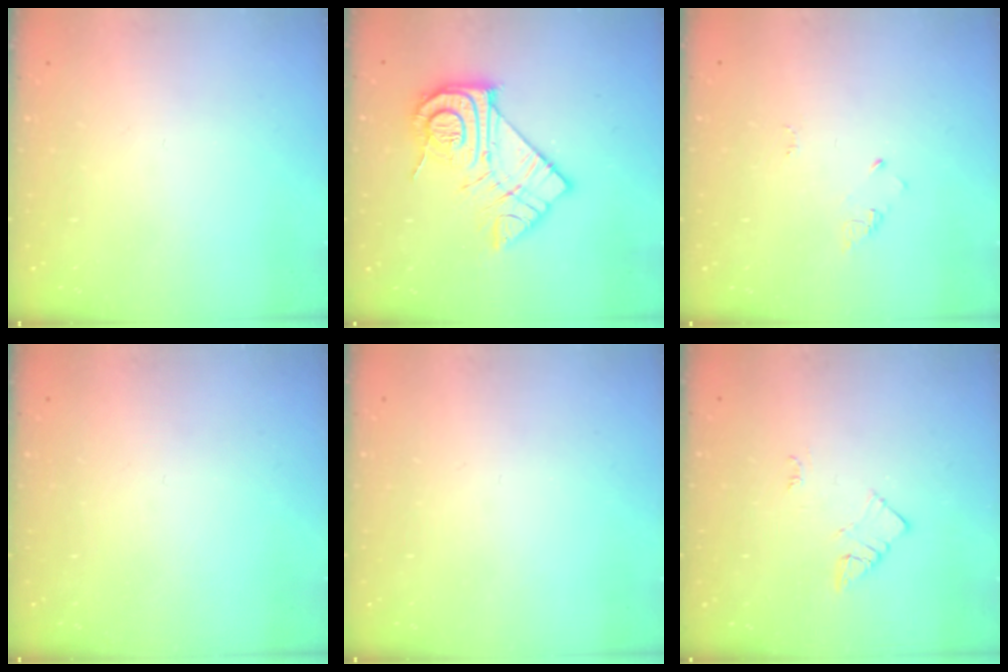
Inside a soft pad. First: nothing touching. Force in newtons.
{"total": 16.5, "press": 16.5, "slide": 1.2}
{"total": 2.9, "press": 2.9, "slide": 0.3}
{"total": 0.0}
{"total": 0.0}
{"total": 3.0, "press": 3.0, "slide": 0.4}